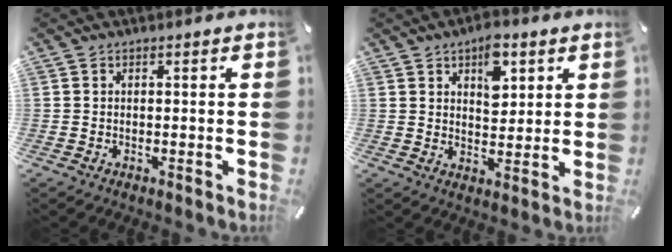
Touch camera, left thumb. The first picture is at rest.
{"total": 8.2, "force": [3.9, 5.1, 5.2], "torque": [-0.056, -0.012, 0.062]}